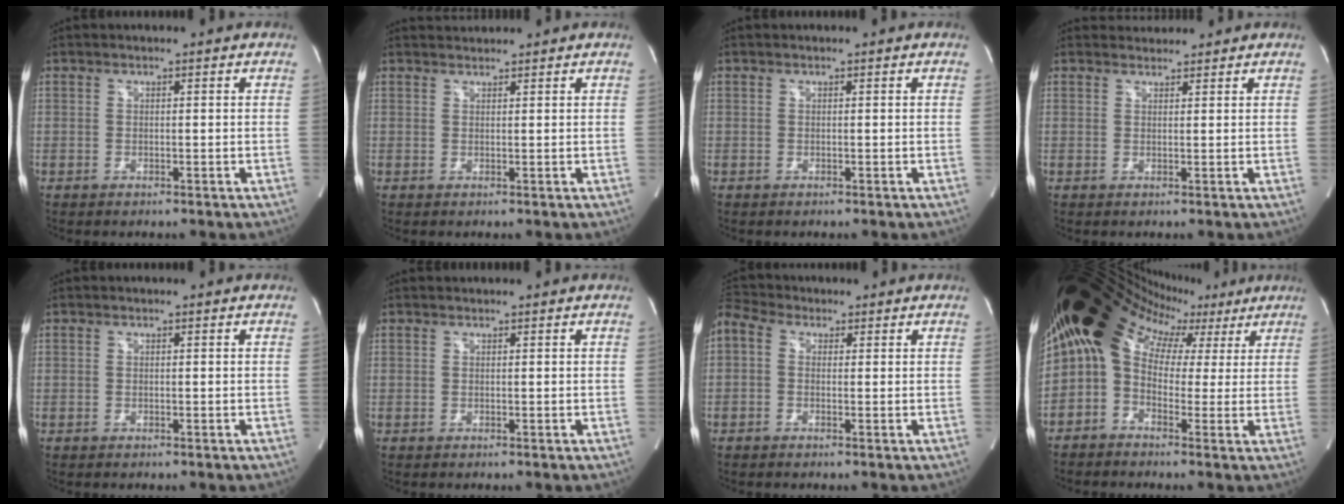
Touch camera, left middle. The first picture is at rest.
{"total": 1.7, "force": [1.6, 0.0, -0.3], "torque": [-0.005, 0.016, 0.035]}
{"total": 0.0}
{"total": 2.1, "force": [2.1, 0.4, -0.3], "torque": [0.000, 0.018, 0.036]}
{"total": 0.0}
{"total": 0.7, "force": [0.7, 0.0, 0.1], "torque": [-0.006, 0.016, 0.018]}
{"total": 5.0, "force": [2.0, 3.7, 2.8], "torque": [-0.086, 0.033, 0.034]}
{"total": 17.4, "force": [6.9, 12.8, 9.4], "torque": [-0.198, 0.104, 0.101]}